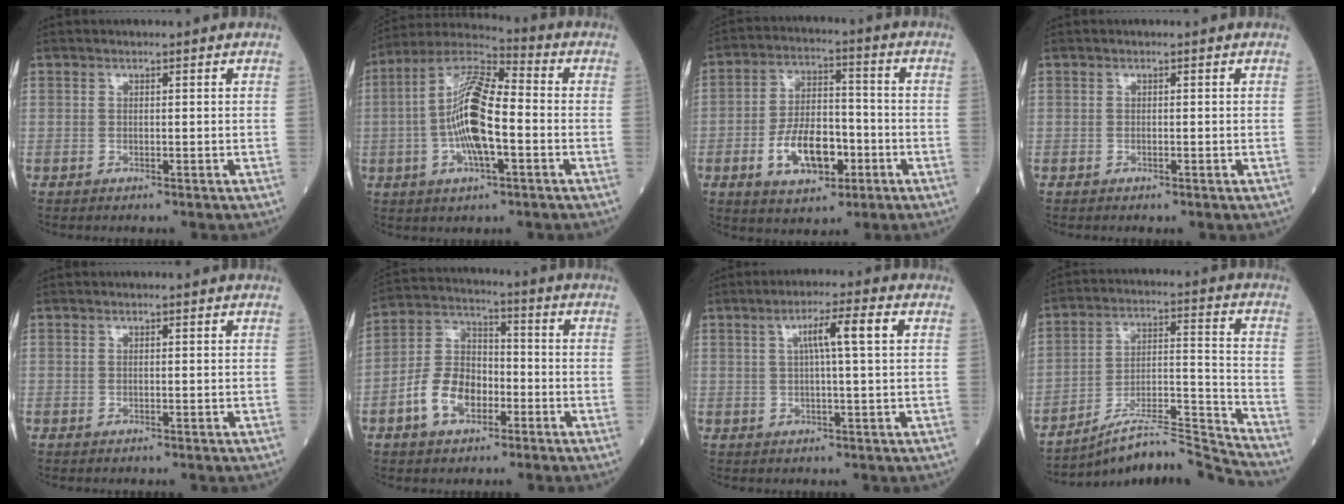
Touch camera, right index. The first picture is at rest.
{"total": 13.3, "force": [-1.7, 3.5, 12.7], "torque": [-0.254, 0.013, -0.034]}
{"total": 10.7, "force": [-3.7, 5.3, 8.5], "torque": [-0.164, 0.009, -0.060]}
{"total": 0.0}
{"total": 0.0}
{"total": 9.2, "force": [-3.8, 5.7, 6.2], "torque": [-0.136, 0.021, -0.072]}
{"total": 5.7, "force": [1.5, -0.3, 5.5], "torque": [-0.095, 0.012, 0.026]}
{"total": 13.0, "force": [-12.6, -2.2, 2.5], "torque": [-0.025, 0.041, -0.215]}